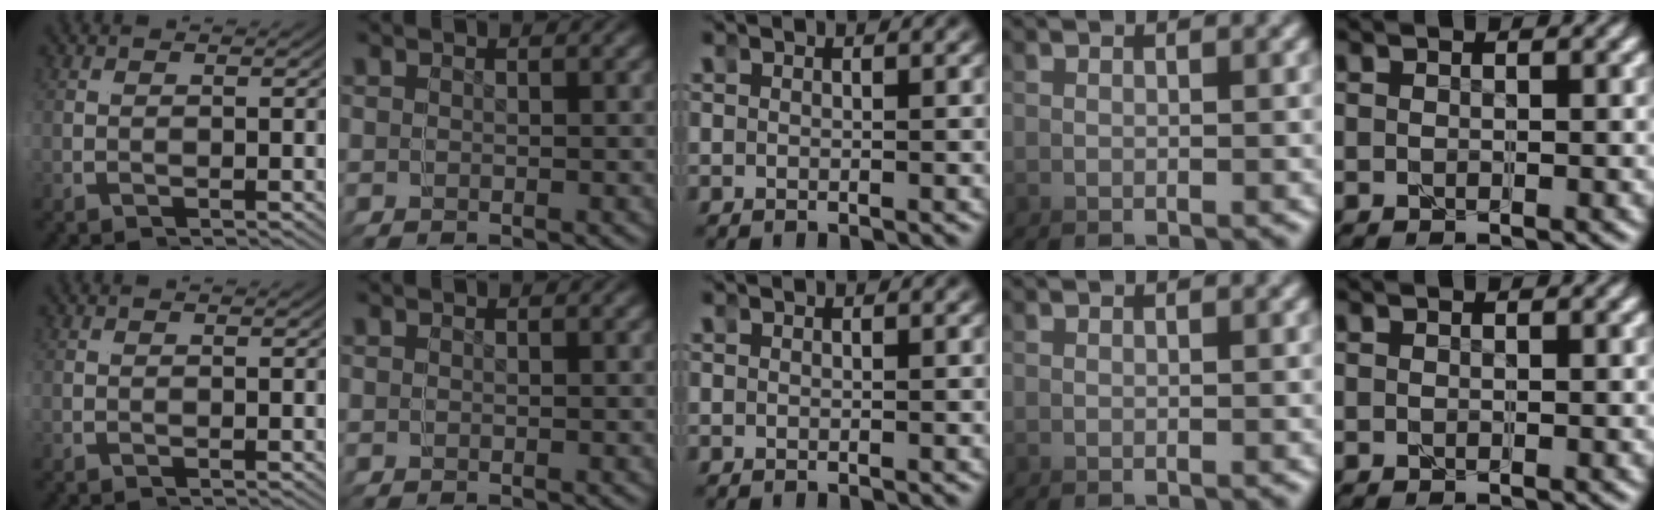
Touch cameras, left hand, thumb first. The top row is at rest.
{}